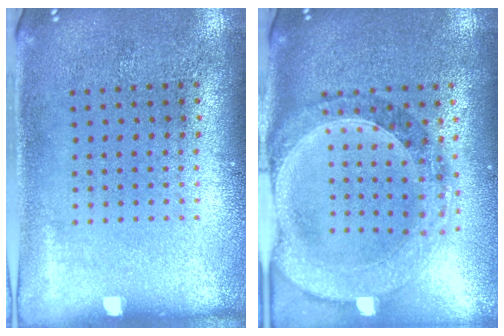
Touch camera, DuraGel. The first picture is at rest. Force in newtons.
{"total": 1.4, "press": 1.4, "slide": 0.3}